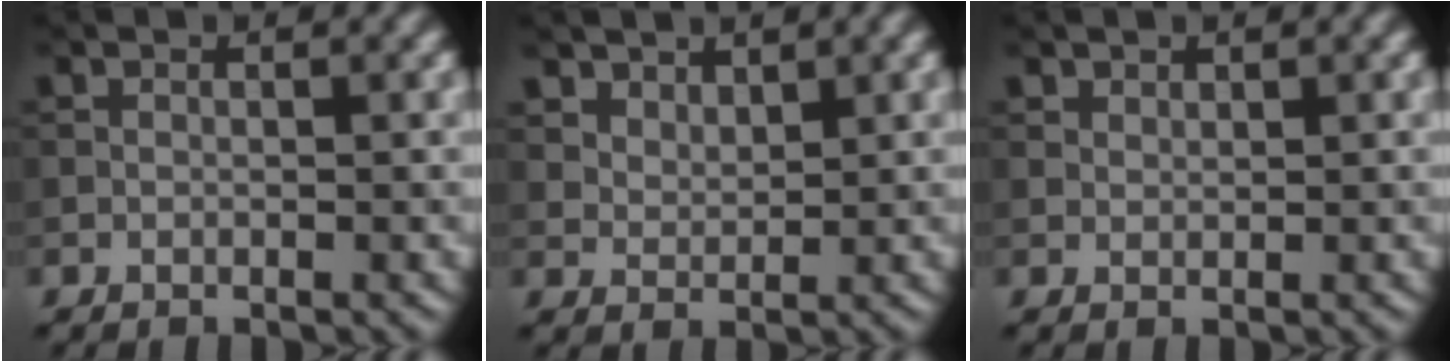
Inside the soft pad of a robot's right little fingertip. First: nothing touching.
{"total": 2.8, "force": [2.2, 1.5, 0.8], "torque": [-0.026, -0.018, 0.058]}
{"total": 0.9, "force": [0.8, 0.5, 0.1], "torque": [-0.003, -0.002, 0.016]}